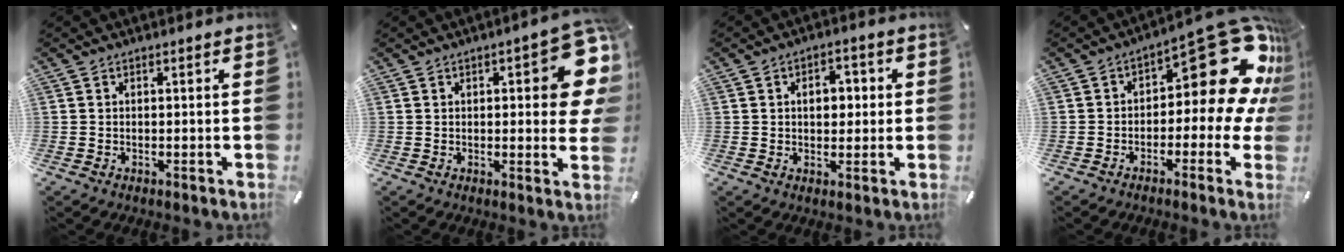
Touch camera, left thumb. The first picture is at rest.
{"total": 13.3, "force": [3.7, 5.2, 11.7], "torque": [-0.135, -0.023, 0.061]}
{"total": 5.4, "force": [0.4, 3.8, 3.7], "torque": [-0.037, -0.004, -0.005]}
{"total": 21.6, "force": [7.9, 10.3, 17.2], "torque": [-0.195, -0.059, 0.135]}